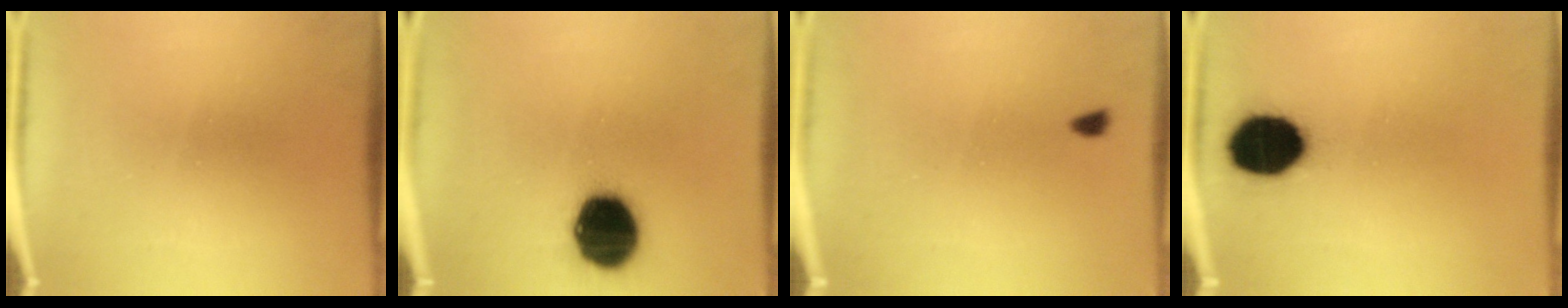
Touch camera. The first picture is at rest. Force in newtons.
{"total": 16.5}
{"total": 1.1}
{"total": 13.9}